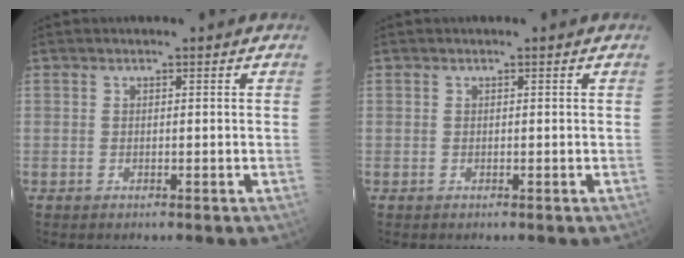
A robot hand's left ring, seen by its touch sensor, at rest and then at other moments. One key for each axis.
{"total": 0.0}